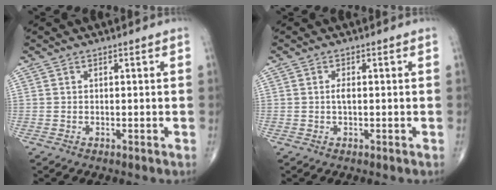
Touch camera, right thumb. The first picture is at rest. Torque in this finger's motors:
{"motor_torque": [0.76, 0.29, 0.44, 0.19, 0.02]}